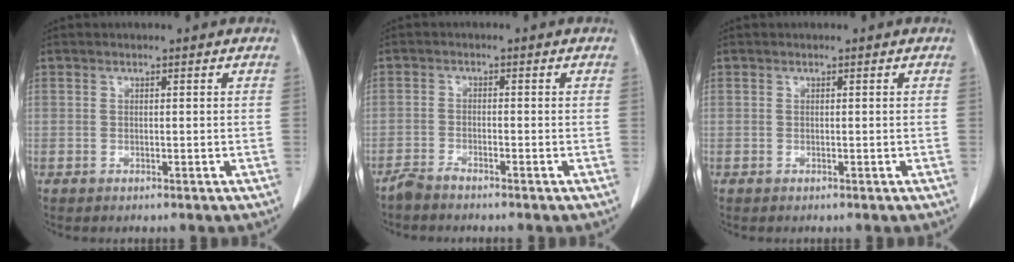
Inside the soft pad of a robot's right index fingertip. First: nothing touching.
{"total": 2.2, "force": [-2.0, 0.1, 0.9], "torque": [-0.019, -0.003, -0.039]}
{"total": 0.0}